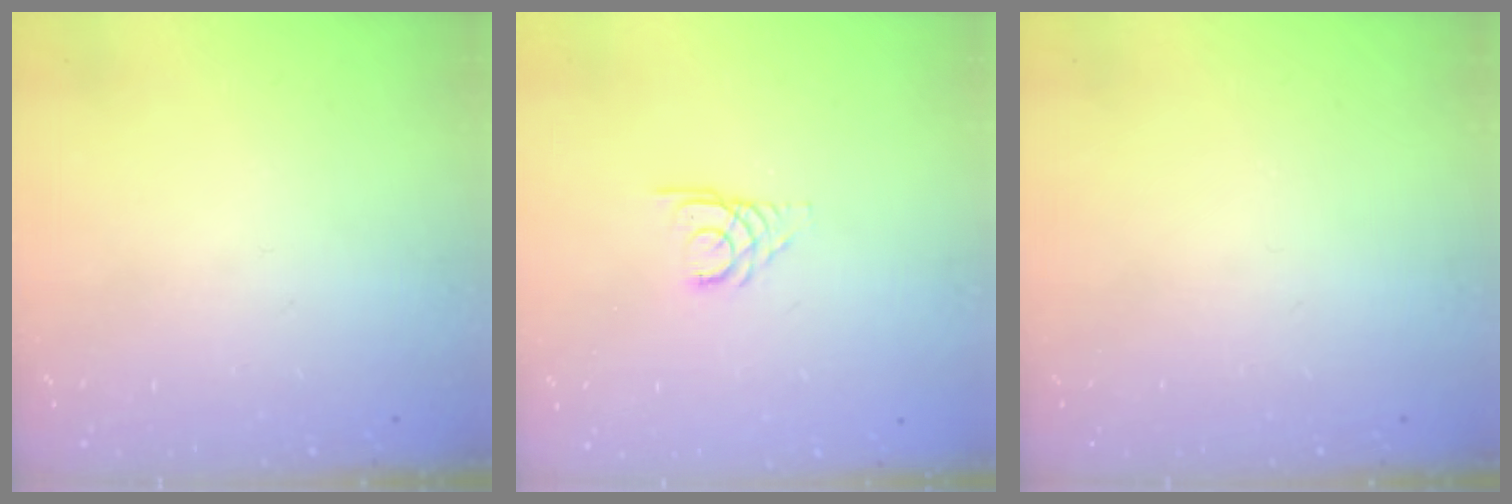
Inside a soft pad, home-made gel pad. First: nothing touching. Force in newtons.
{"total": 2.7, "press": 2.7, "slide": 0.3}
{"total": 0.0}